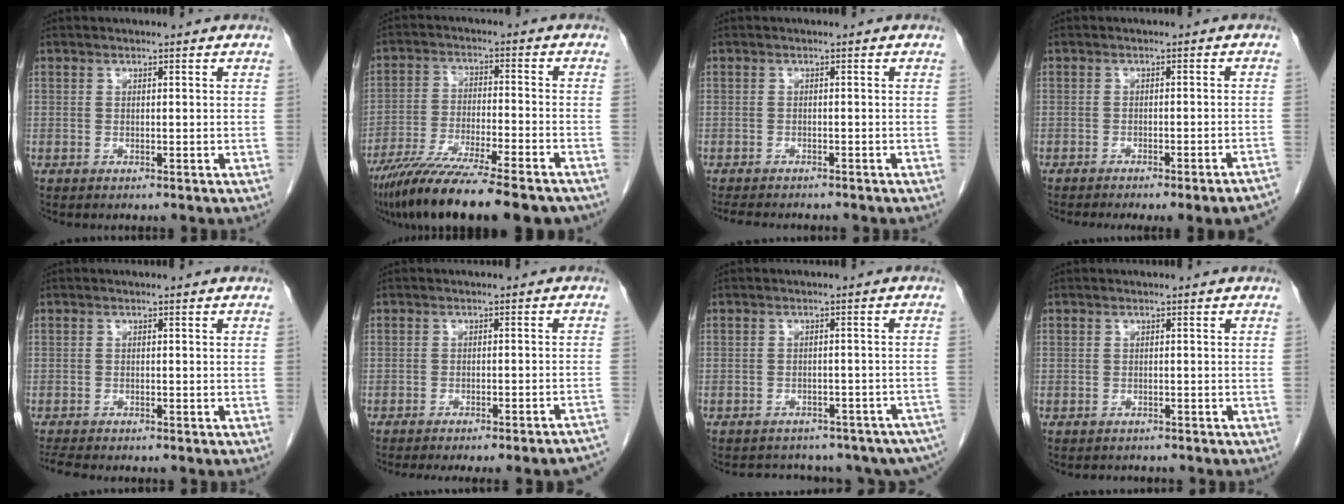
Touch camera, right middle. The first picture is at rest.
{"total": 18.2, "force": [-14.6, 1.9, 10.7], "torque": [-0.161, -0.033, -0.234]}
{"total": 6.4, "force": [-5.7, 1.3, 2.6], "torque": [-0.037, -0.009, -0.081]}
{"total": 11.8, "force": [-10.6, -0.4, 5.3], "torque": [-0.035, -0.013, -0.121]}
{"total": 3.5, "force": [-3.2, 0.3, 1.4], "torque": [-0.027, -0.013, -0.051]}
{"total": 16.0, "force": [-14.7, 0.6, 6.3], "torque": [-0.039, -0.007, -0.169]}
{"total": 18.0, "force": [-14.9, 7.3, 7.1], "torque": [-0.100, 0.018, -0.156]}
{"total": 2.3, "force": [-2.1, 0.8, 0.3], "torque": [-0.008, -0.004, -0.026]}